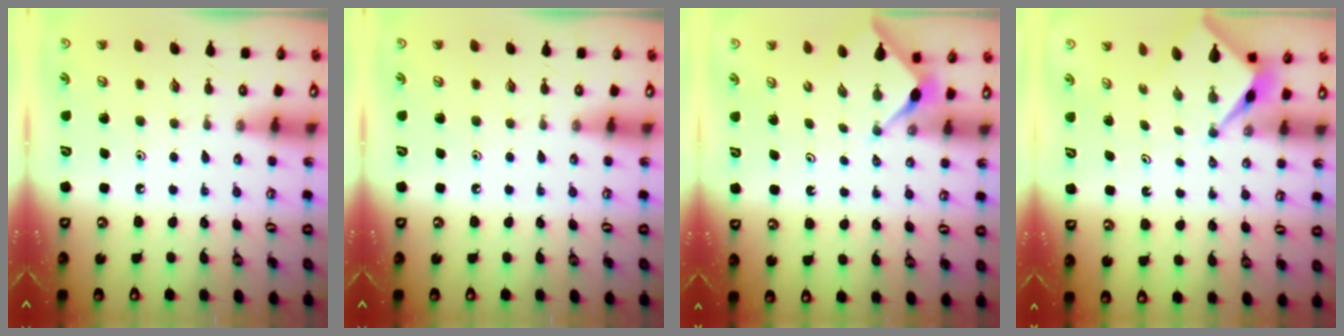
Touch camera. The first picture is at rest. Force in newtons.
{"total": 0.0}
{"total": 2.9, "press": 2.8, "slide": 0.3}
{"total": 2.5, "press": 2.5, "slide": 0.2}